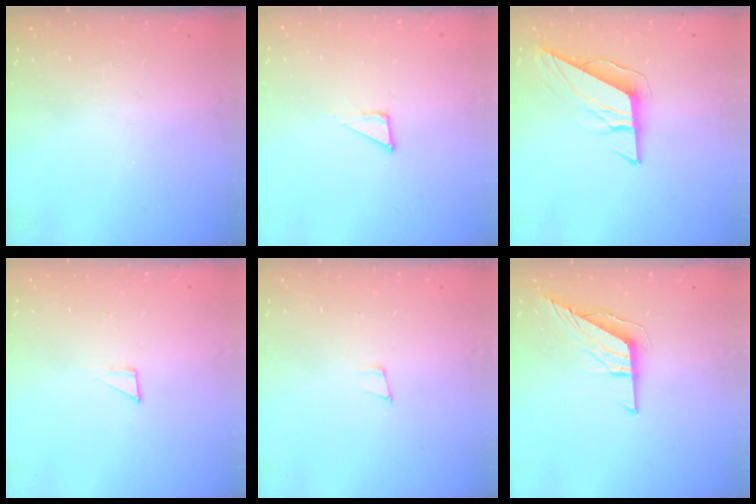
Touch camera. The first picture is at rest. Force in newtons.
{"total": 3.9, "press": 3.9, "slide": 0.3}
{"total": 8.3, "press": 8.3, "slide": 0.2}
{"total": 3.6, "press": 3.6, "slide": 0.4}
{"total": 5.9, "press": 5.2, "slide": 2.8}
{"total": 9.4, "press": 9.4, "slide": 0.9}